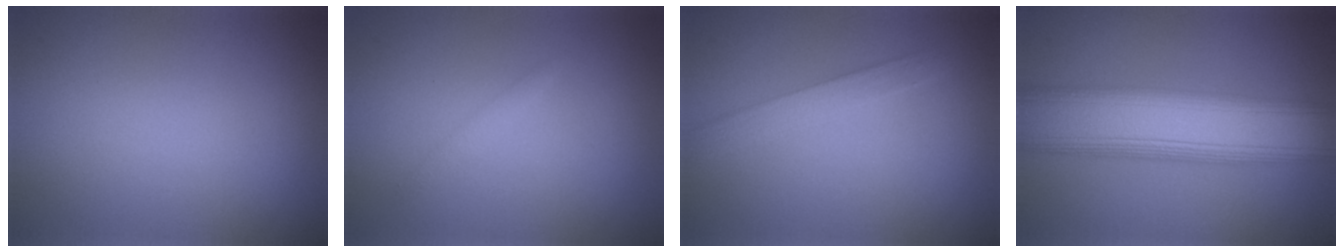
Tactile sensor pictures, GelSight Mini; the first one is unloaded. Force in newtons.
{"total": 0.8, "press": 0.8, "slide": 0.1}
{"total": 1.7, "press": 1.7, "slide": 0.1}
{"total": 11.8, "press": 11.7, "slide": 0.5}